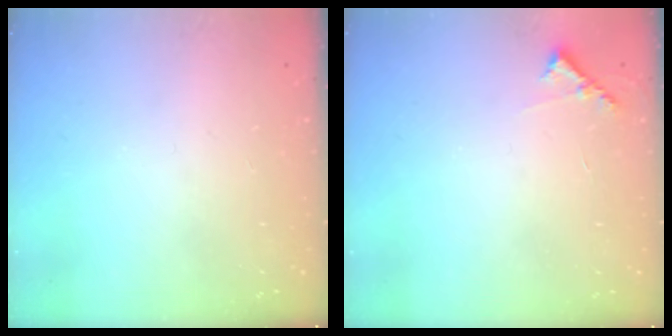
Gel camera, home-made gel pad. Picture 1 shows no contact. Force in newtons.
{"total": 5.8, "press": 5.8, "slide": 0.5}